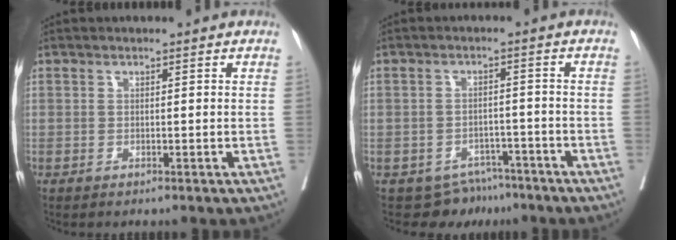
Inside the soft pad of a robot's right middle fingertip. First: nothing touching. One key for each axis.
{"total": 5.8, "fx": -4.8, "fy": 3.3, "fz": -0.1, "tx": 0.018, "ty": 0.021, "tz": -0.067}